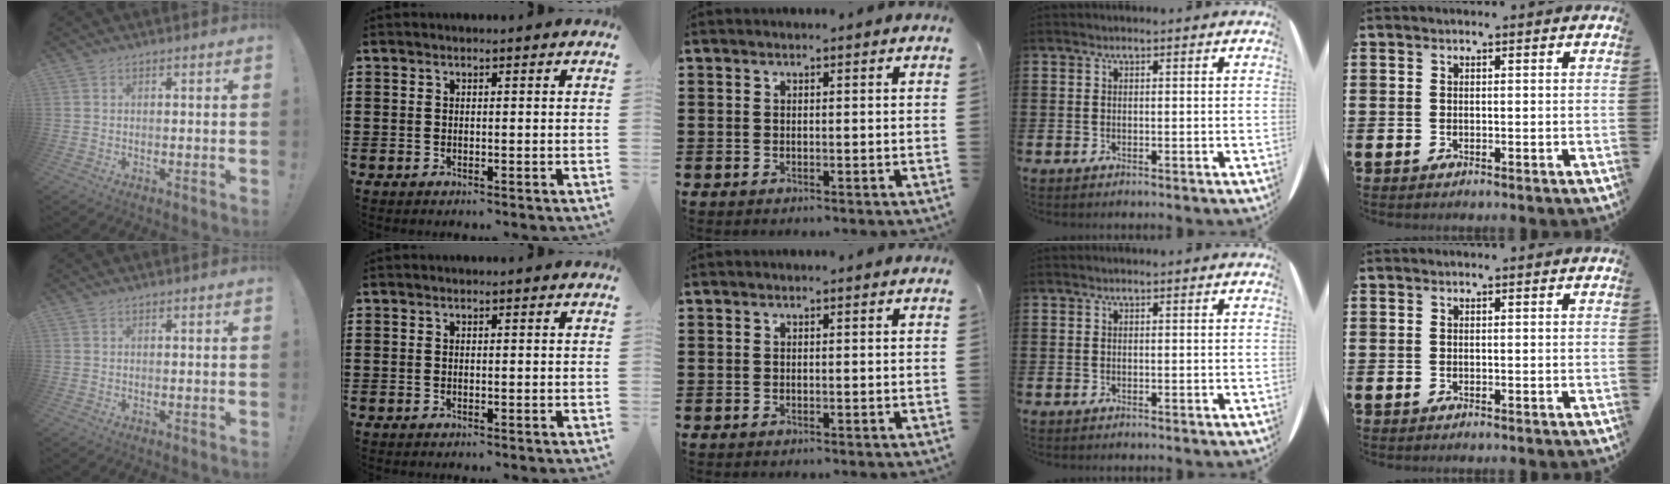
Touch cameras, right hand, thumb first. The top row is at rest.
{}